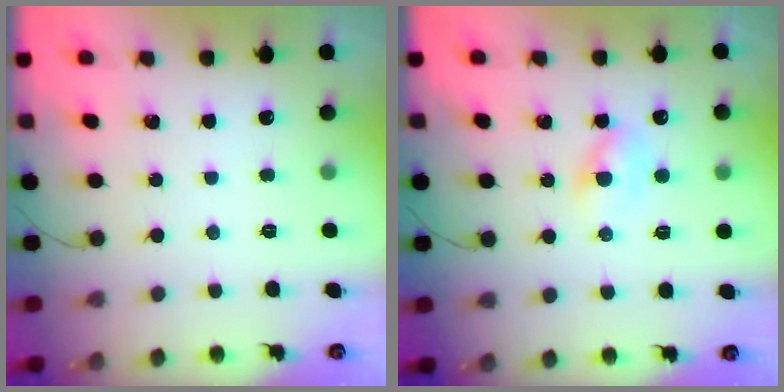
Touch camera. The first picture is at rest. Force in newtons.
{"total": 2.7, "press": 2.5, "slide": 0.9}